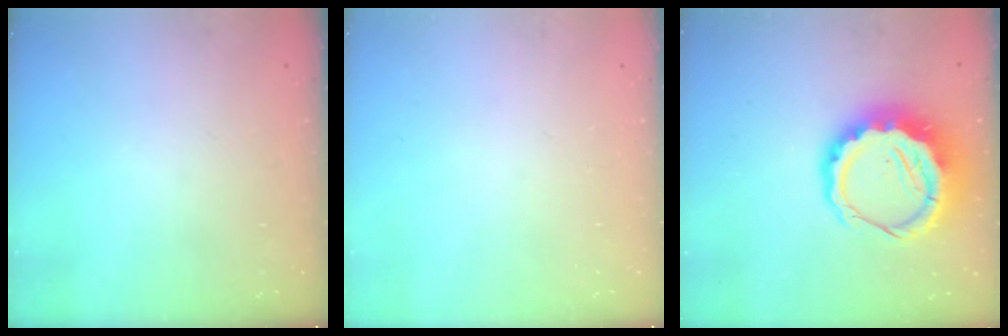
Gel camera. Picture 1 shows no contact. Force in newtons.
{"total": 0.0}
{"total": 13.6, "press": 13.3, "slide": 2.8}